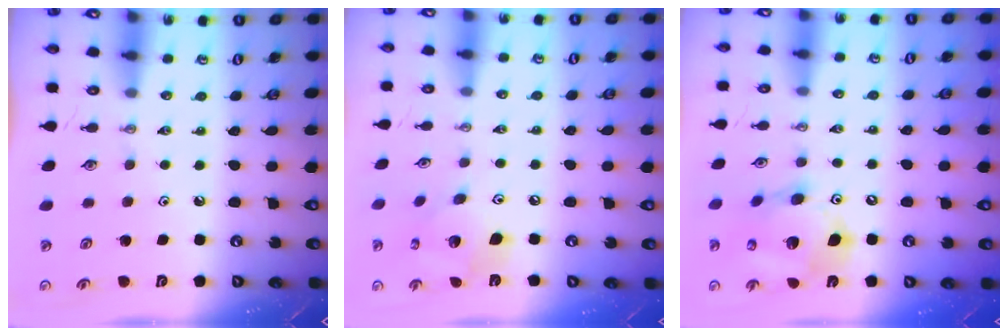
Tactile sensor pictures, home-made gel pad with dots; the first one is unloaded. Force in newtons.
{"total": 12.5, "press": 12.5, "slide": 1.2}
{"total": 16.0, "press": 15.7, "slide": 3.1}